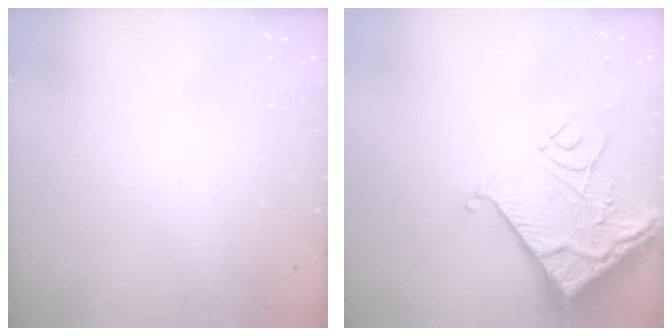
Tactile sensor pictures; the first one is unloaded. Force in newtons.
{"total": 13.1, "press": 13.0, "slide": 1.7}